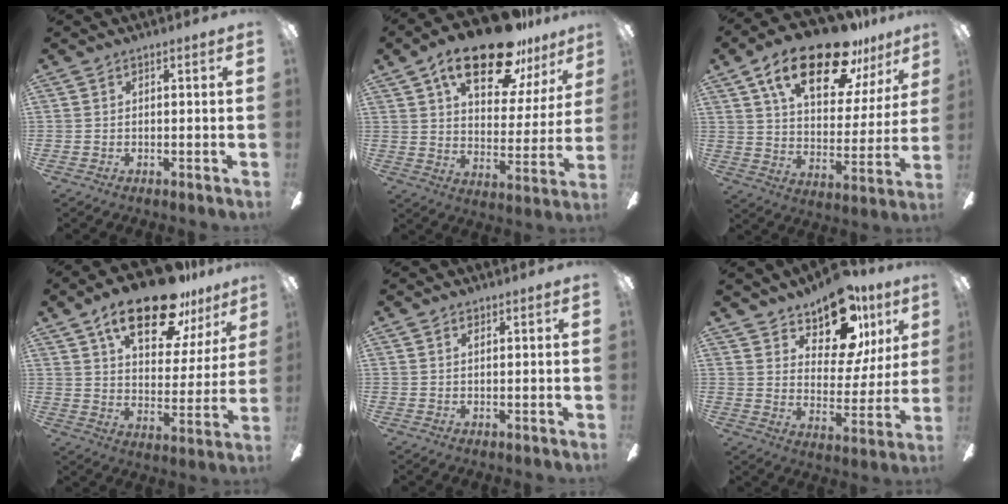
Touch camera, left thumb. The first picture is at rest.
{"total": 22.5, "force": [14.9, 9.0, 14.2], "torque": [-0.226, -0.077, 0.251]}
{"total": 23.5, "force": [14.8, 9.9, 15.3], "torque": [-0.252, -0.073, 0.252]}
{"total": 21.8, "force": [14.3, 8.9, 13.9], "torque": [-0.220, -0.073, 0.240]}
{"total": 1.0, "force": [0.6, 0.5, 0.7], "torque": [-0.015, 0.002, 0.011]}
{"total": 16.9, "force": [12.0, 8.4, 8.5], "torque": [-0.130, -0.071, 0.210]}